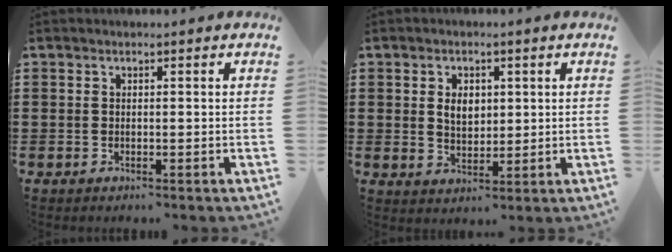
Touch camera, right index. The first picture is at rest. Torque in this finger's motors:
{"motor_torque": [0.07, -0.05, 0.21, 0.07]}